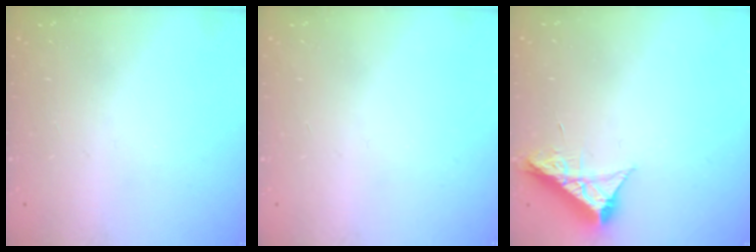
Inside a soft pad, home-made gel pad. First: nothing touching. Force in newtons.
{"total": 0.0}
{"total": 8.9, "press": 8.9, "slide": 0.3}